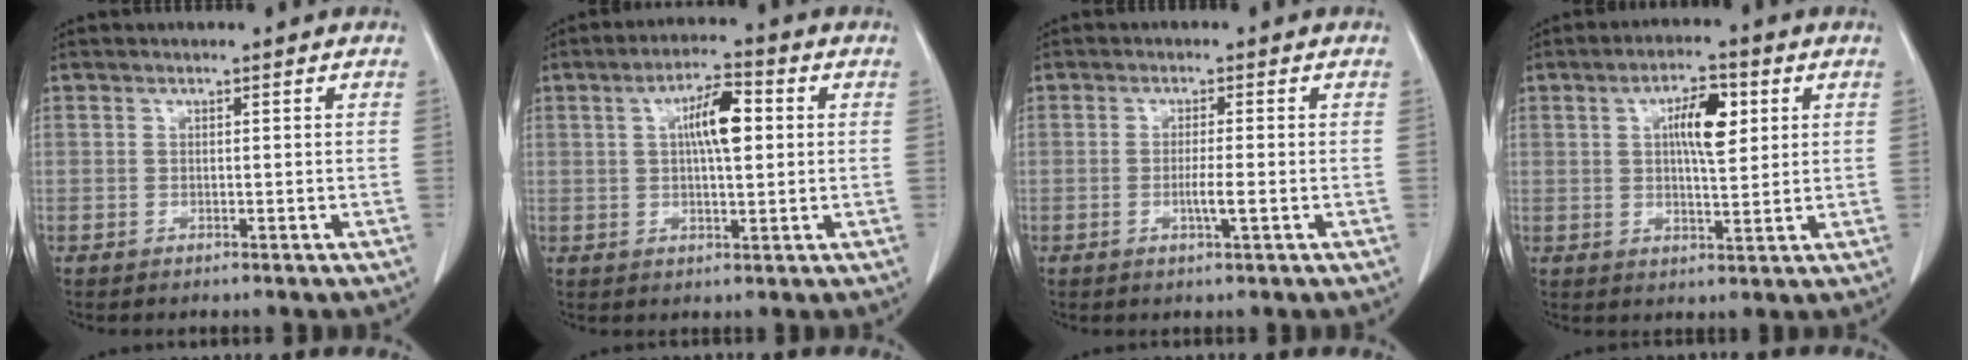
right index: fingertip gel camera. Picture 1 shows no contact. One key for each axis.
{"total": 7.0, "fx": 1.4, "fy": 1.8, "fz": 6.6, "tx": -0.116, "ty": 0.012, "tz": 0.023}
{"total": 2.8, "fx": -0.7, "fy": -0.1, "fz": 2.7, "tx": -0.051, "ty": -0.005, "tz": -0.012}
{"total": 7.0, "fx": 2.1, "fy": 2.2, "fz": 6.3, "tx": -0.106, "ty": 0.008, "tz": 0.035}